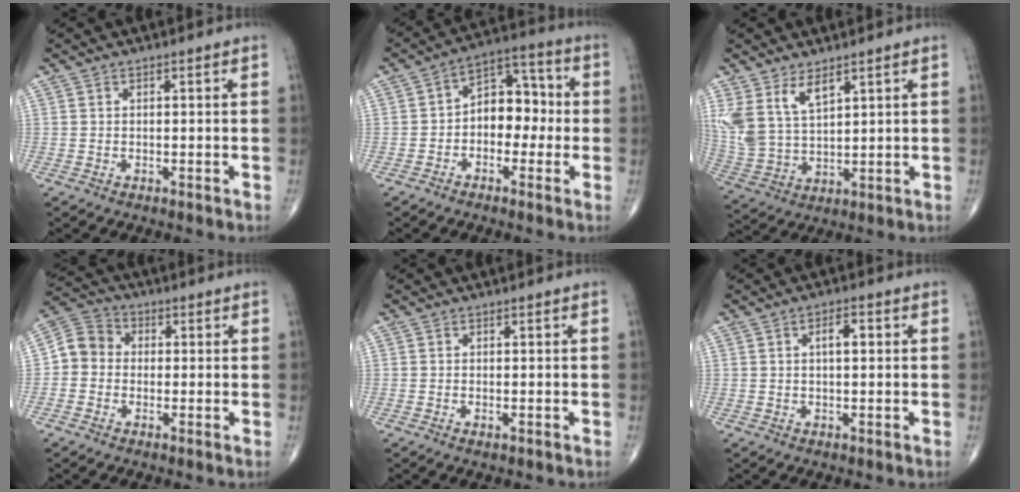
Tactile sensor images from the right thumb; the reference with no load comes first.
{"total": 9.8, "force": [-0.8, 6.7, 7.1], "torque": [-0.067, 0.040, -0.029]}
{"total": 10.1, "force": [5.8, 5.0, 6.7], "torque": [-0.136, -0.022, 0.131]}
{"total": 6.6, "force": [-0.5, 5.9, 2.9], "torque": [-0.037, 0.023, -0.025]}
{"total": 0.7, "force": [-0.3, 0.3, 0.6], "torque": [-0.009, -0.001, -0.005]}
{"total": 3.2, "force": [0.7, 1.4, 2.8], "torque": [-0.043, 0.005, 0.009]}